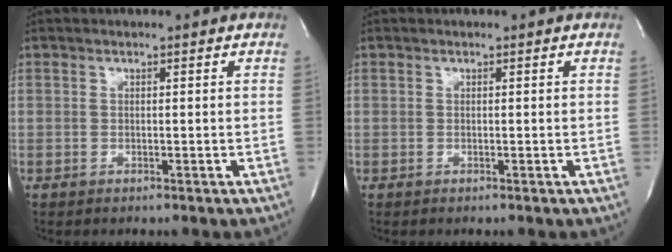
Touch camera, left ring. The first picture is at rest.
{"total": 0.0}